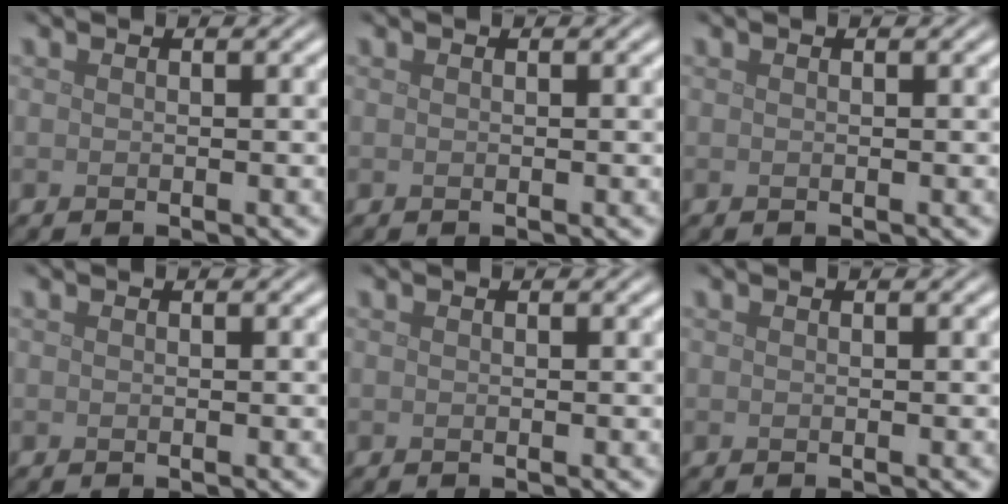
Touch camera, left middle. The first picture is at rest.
{"total": 0.0}
{"total": 0.0}
{"total": 0.0}
{"total": 0.0}
{"total": 0.0}